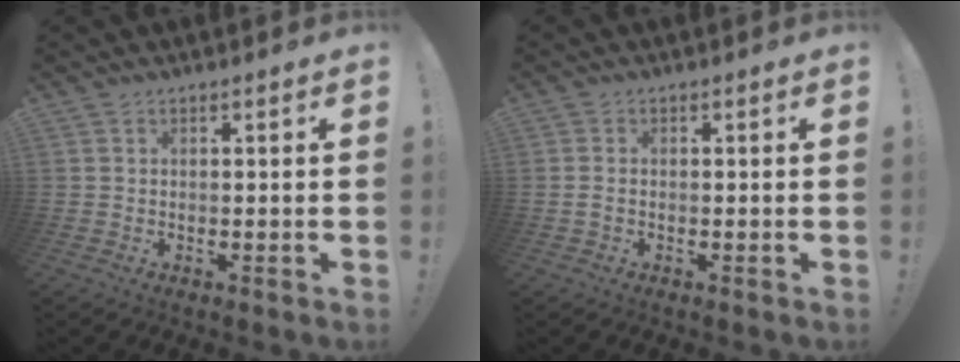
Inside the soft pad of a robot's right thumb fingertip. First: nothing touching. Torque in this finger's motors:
{"motor_torque": [-0.10, -0.05, 0.12, 0.02, 0.05]}